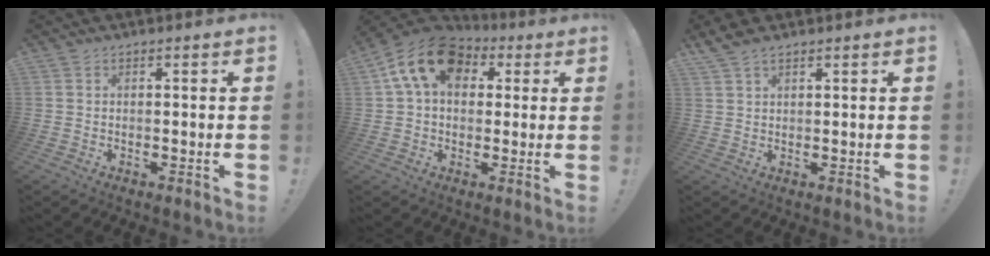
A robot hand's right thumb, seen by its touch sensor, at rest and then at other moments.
{"total": 14.9, "force": [5.4, 10.1, 9.5], "torque": [-0.163, -0.005, 0.100]}
{"total": 3.4, "force": [2.7, 1.1, 1.7], "torque": [-0.031, -0.010, 0.051]}